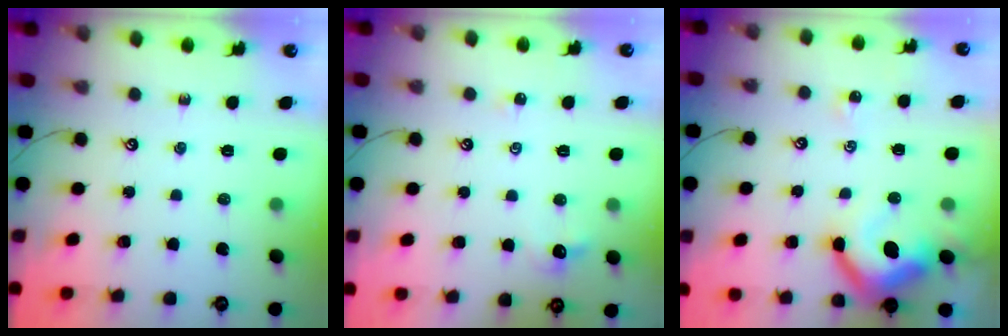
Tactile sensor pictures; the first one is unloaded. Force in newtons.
{"total": 1.3, "press": 1.2, "slide": 0.5}
{"total": 10.3, "press": 10.2, "slide": 1.5}